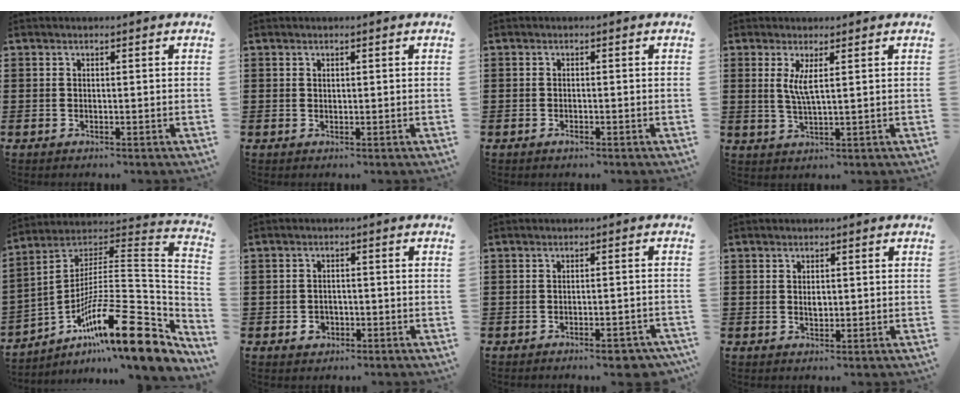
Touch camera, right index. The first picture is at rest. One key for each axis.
{"total": 0.5, "fx": 0.3, "fy": 0.4, "fz": 0.1, "tx": -0.003, "ty": 0.003, "tz": 0.006}
{"total": 0.7, "fx": -0.5, "fy": 0.1, "fz": 0.5, "tx": -0.012, "ty": -0.008, "tz": -0.008}
{"total": 3.5, "fx": 1.2, "fy": 0.3, "fz": 3.3, "tx": -0.070, "ty": -0.003, "tz": 0.018}
{"total": 19.0, "fx": -10.7, "fy": 3.9, "fz": 15.2, "tx": -0.247, "ty": 0.010, "tz": -0.192}
{"total": 2.1, "fx": -1.0, "fy": 1.6, "fz": 0.9, "tx": -0.023, "ty": 0.000, "tz": -0.022}
{"total": 3.0, "fx": -2.4, "fy": 0.5, "fz": 1.7, "tx": -0.025, "ty": 0.002, "tz": -0.045}
{"total": 1.5, "fx": 0.1, "fy": 0.9, "fz": 1.2, "tx": -0.025, "ty": 0.003, "tz": 0.002}